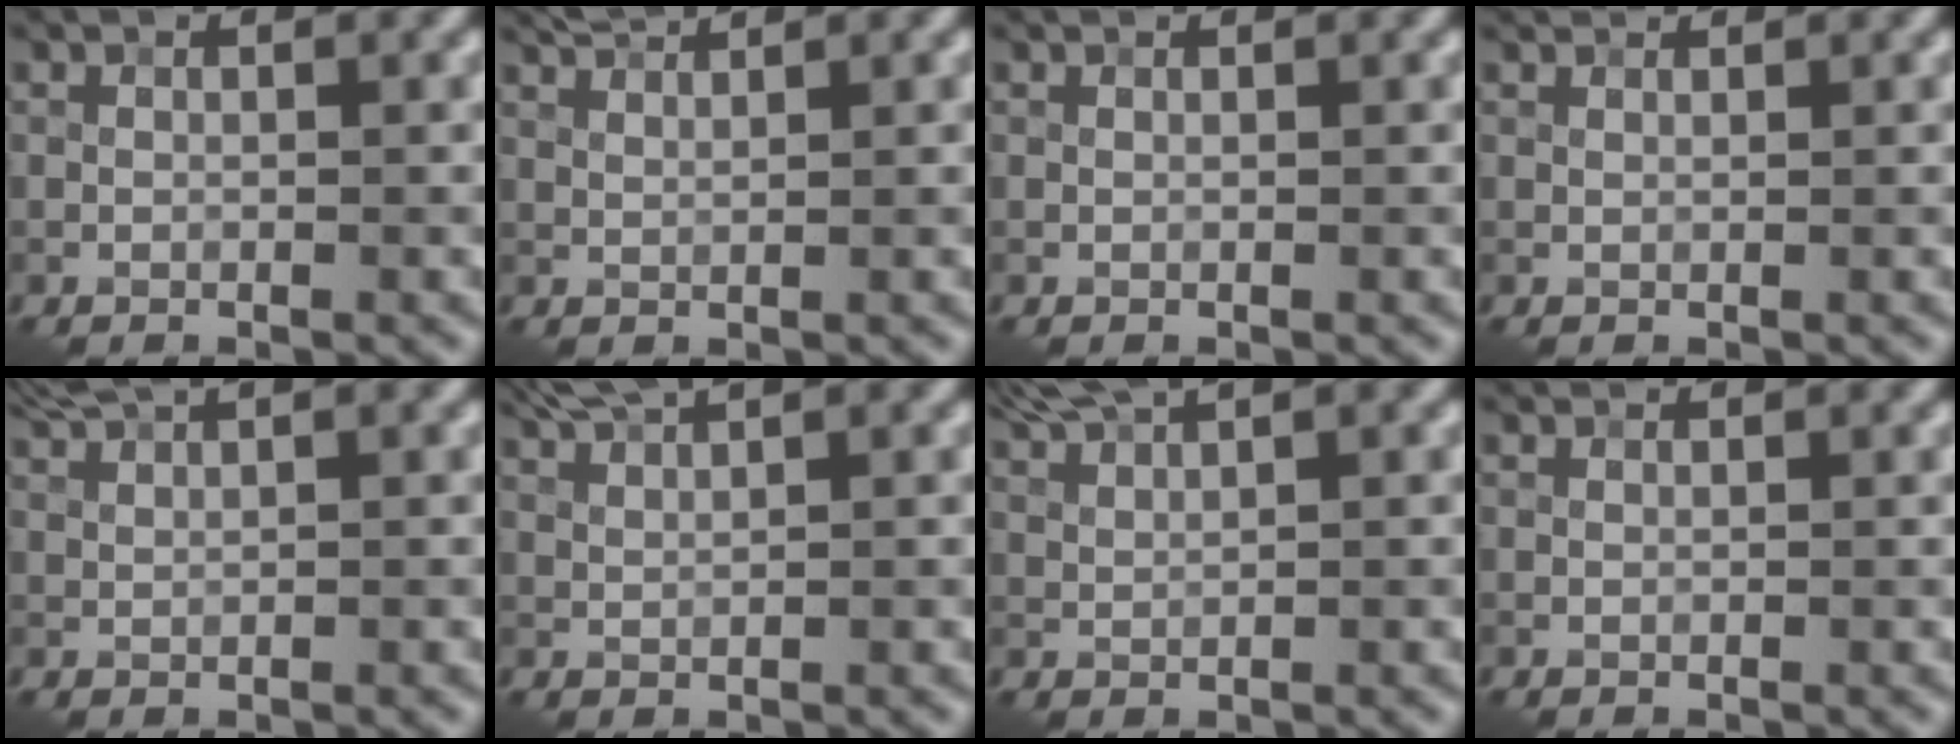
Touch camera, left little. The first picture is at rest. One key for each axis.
{"total": 2.2, "fx": 1.9, "fy": 0.3, "fz": 1.0, "tx": -0.027, "ty": 0.002, "tz": 0.034}
{"total": 0.5, "fx": 0.5, "fy": 0.0, "fz": 0.1, "tx": -0.005, "ty": -0.002, "tz": 0.003}
{"total": 1.7, "fx": 1.6, "fy": 0.4, "fz": 0.6, "tx": -0.019, "ty": -0.005, "tz": 0.016}
{"total": 2.1, "fx": 1.8, "fy": 0.2, "fz": 1.1, "tx": -0.026, "ty": 0.005, "tz": 0.041}
{"total": 2.9, "fx": 2.3, "fy": 0.4, "fz": 1.6, "tx": -0.036, "ty": 0.005, "tz": 0.046}
{"total": 3.4, "fx": 2.8, "fy": 0.4, "fz": 1.8, "tx": -0.038, "ty": 0.007, "tz": 0.054}
{"total": 1.0, "fx": 0.9, "fy": 0.1, "fz": 0.3, "tx": -0.013, "ty": -0.002, "tz": 0.006}